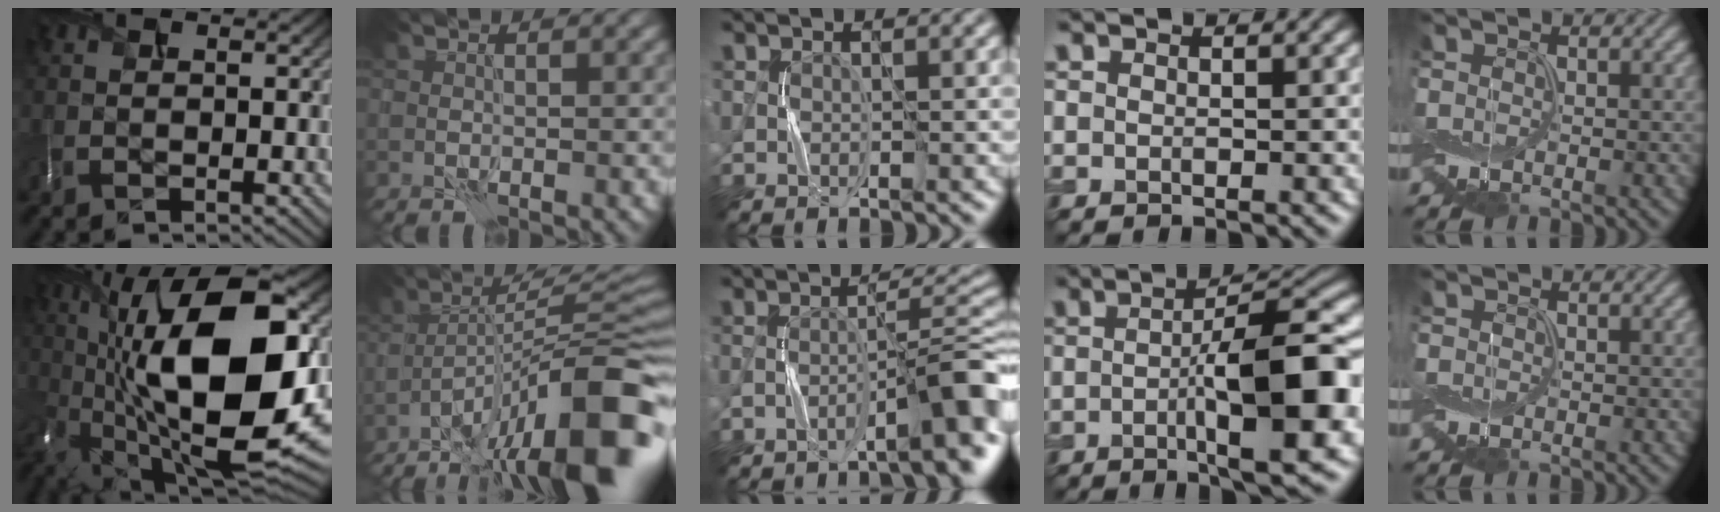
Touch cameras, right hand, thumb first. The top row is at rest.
{"thumb": {"total": 20.7, "force": [0.8, 9.2, 18.5], "torque": [-0.330, 0.004, 0.006]}, "index": {"total": 15.1, "force": [-8.4, 3.2, 12.1], "torque": [-0.178, 0.018, -0.138]}, "middle": {"total": 6.1, "force": [-3.8, 0.8, 4.7], "torque": [-0.059, 0.021, -0.060]}, "ring": {"total": 11.1, "force": [-1.6, 2.6, 10.6], "torque": [-0.143, 0.008, -0.021]}}